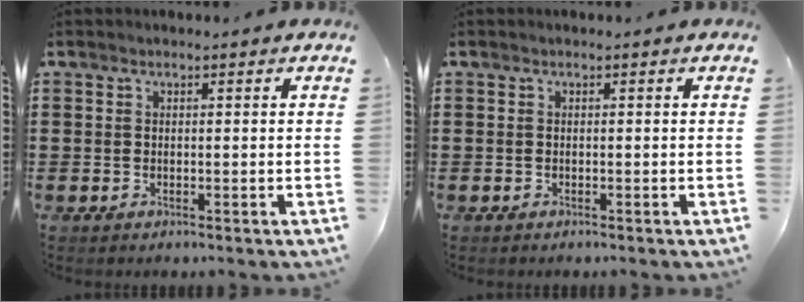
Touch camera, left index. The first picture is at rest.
{"total": 0.0}